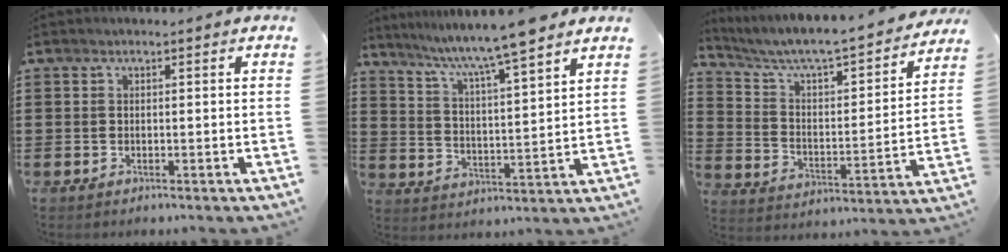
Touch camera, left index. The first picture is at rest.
{"total": 7.6, "force": [6.6, -0.7, 3.7], "torque": [-0.095, -0.041, 0.108]}
{"total": 5.1, "force": [4.5, 0.4, 2.4], "torque": [-0.070, -0.045, 0.067]}